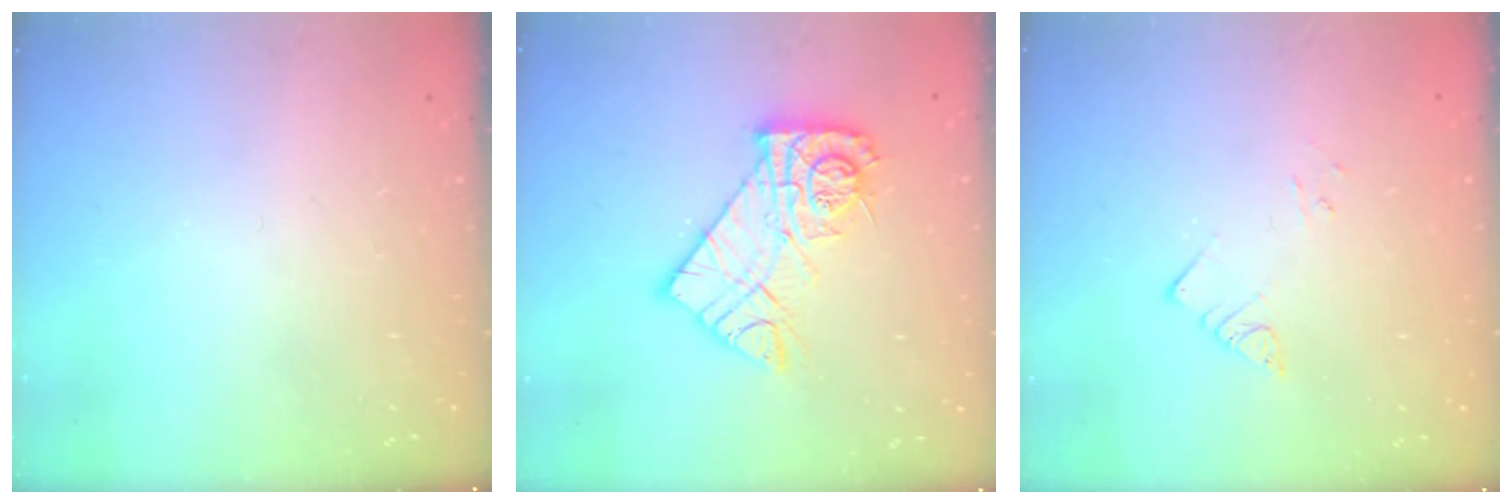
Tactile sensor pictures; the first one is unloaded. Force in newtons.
{"total": 14.6, "press": 14.6, "slide": 1.4}
{"total": 2.9, "press": 2.9, "slide": 0.4}